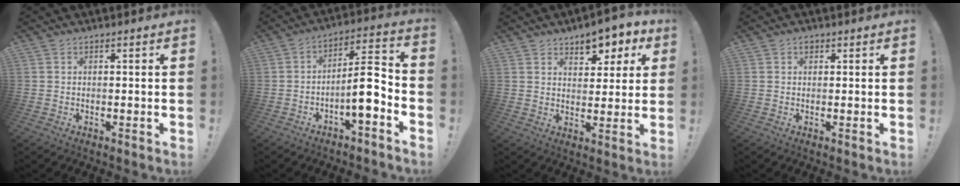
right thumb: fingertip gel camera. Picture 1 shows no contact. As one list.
[{"total": 10.6, "force": [-3.7, 3.1, 9.4], "torque": [-0.143, 0.021, -0.063]}, {"total": 7.9, "force": [5.0, 4.6, 3.9], "torque": [-0.027, -0.042, 0.086]}, {"total": 1.1, "force": [0.6, 0.8, 0.4], "torque": [0.003, -0.002, 0.009]}]